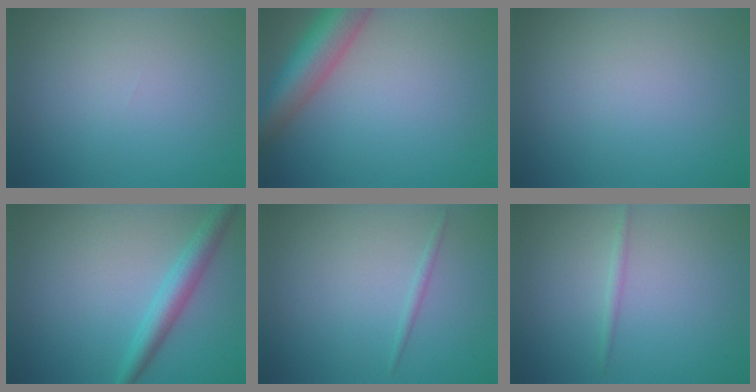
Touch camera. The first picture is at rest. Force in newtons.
{"total": 6.9, "press": 6.9, "slide": 0.2}
{"total": 0.0}
{"total": 3.3, "press": 3.3, "slide": 0.1}
{"total": 0.7, "press": 0.7, "slide": 0.0}
{"total": 0.8, "press": 0.8, "slide": 0.1}